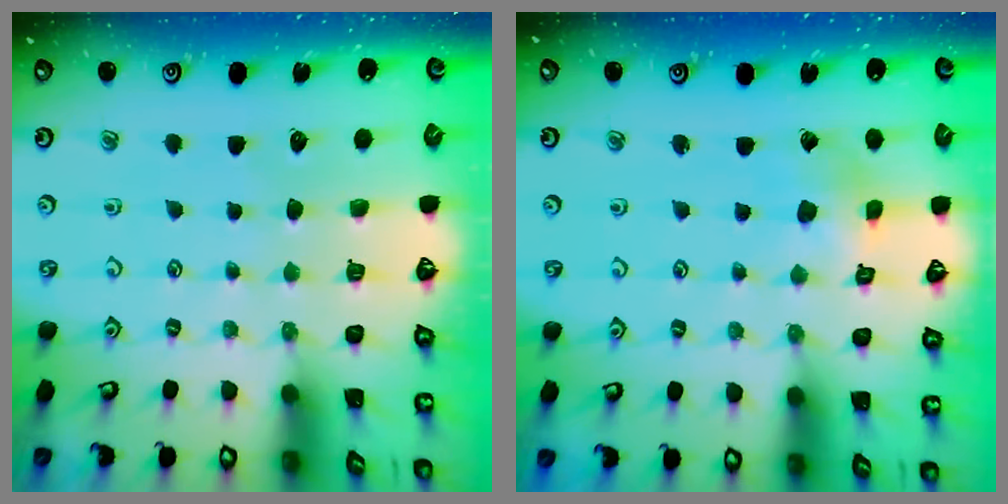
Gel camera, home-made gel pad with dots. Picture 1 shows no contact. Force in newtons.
{"total": 2.7, "press": 2.6, "slide": 0.3}